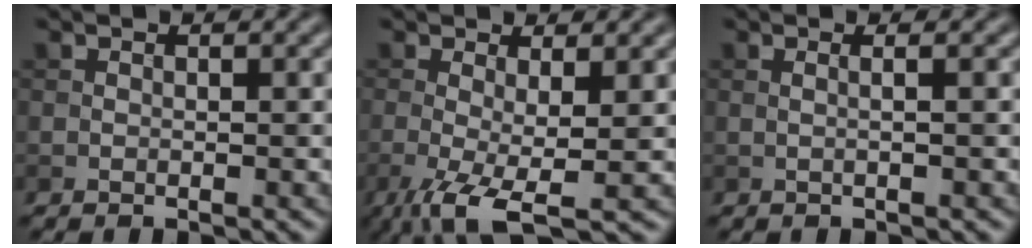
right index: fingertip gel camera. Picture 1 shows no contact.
{"total": 5.1, "force": [-1.6, 1.1, 4.7], "torque": [-0.093, -0.015, -0.031]}
{"total": 1.7, "force": [0.4, 0.7, 1.5], "torque": [-0.014, -0.002, -0.014]}